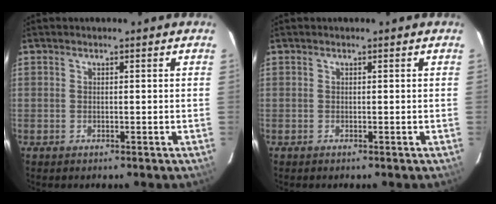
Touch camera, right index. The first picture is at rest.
{"total": 0.0}